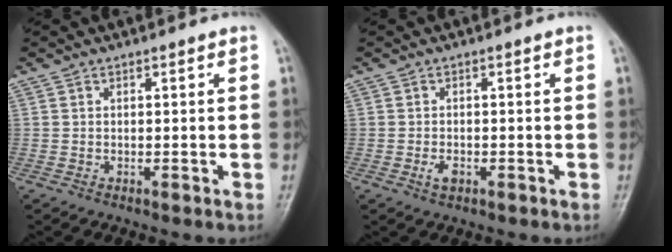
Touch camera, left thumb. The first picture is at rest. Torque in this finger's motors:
{"motor_torque": [0.12, 0.18, 0.28, 0.18, 0.01]}